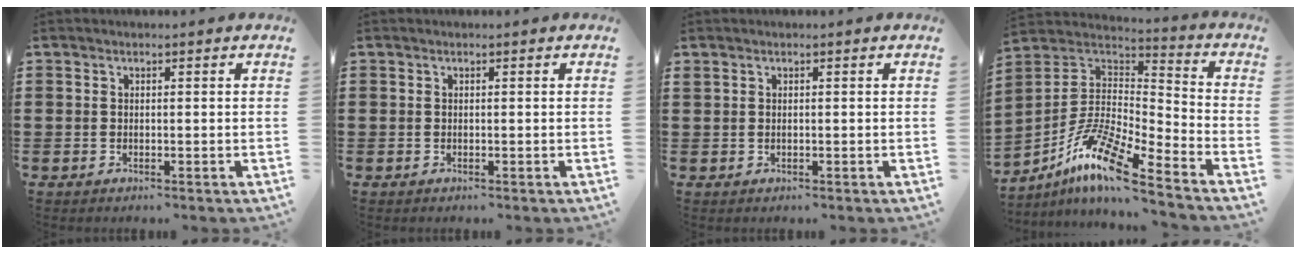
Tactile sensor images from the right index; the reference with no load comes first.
{"total": 0.0}
{"total": 0.5, "force": [0.4, 0.3, 0.2], "torque": [-0.006, 0.002, 0.007]}
{"total": 12.5, "force": [-8.8, 2.1, 8.6], "torque": [-0.183, 0.005, -0.177]}